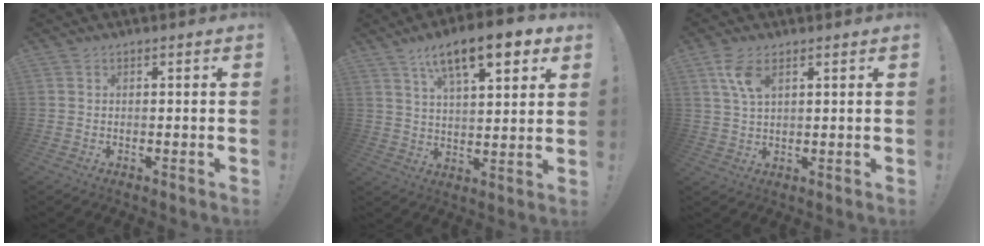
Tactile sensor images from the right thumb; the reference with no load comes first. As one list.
[{"total": 14.6, "force": [8.3, 5.0, 11.0], "torque": [-0.173, -0.036, 0.135]}, {"total": 6.7, "force": [3.4, 2.9, 5.0], "torque": [-0.100, -0.011, 0.062]}]